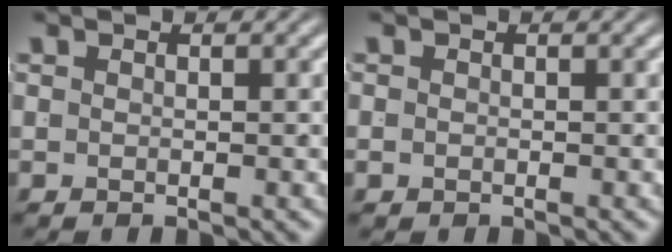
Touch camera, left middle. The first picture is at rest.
{"total": 0.6, "force": [-0.5, 0.3, 0.2], "torque": [-0.010, -0.010, -0.002]}